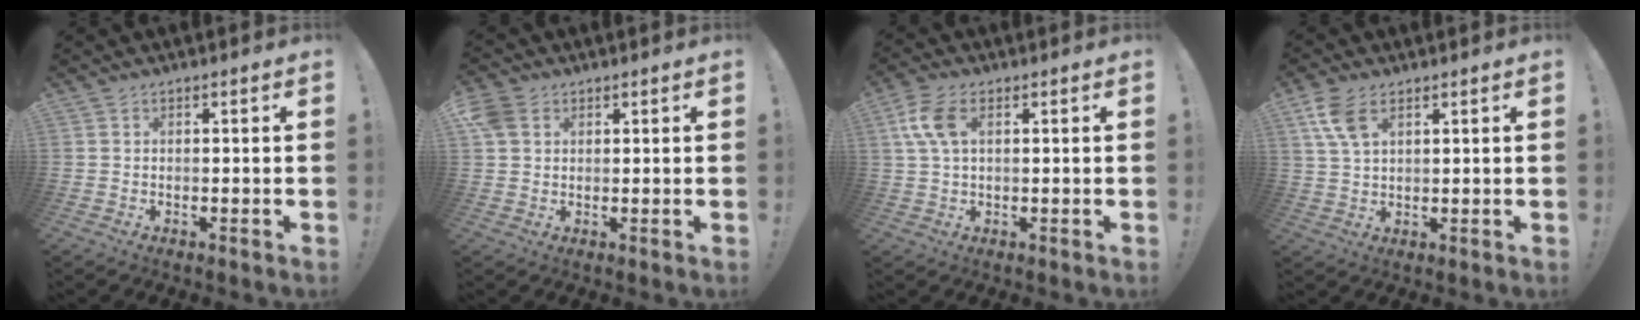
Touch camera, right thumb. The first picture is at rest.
{"total": 5.2, "force": [2.1, 4.0, 2.6], "torque": [-0.046, 0.004, 0.045]}
{"total": 8.2, "force": [2.4, 4.5, 6.4], "torque": [-0.139, 0.004, 0.045]}
{"total": 7.7, "force": [4.0, 4.1, 5.1], "torque": [-0.109, -0.008, 0.078]}